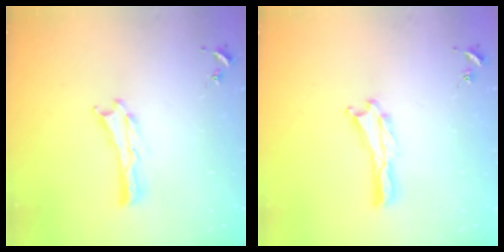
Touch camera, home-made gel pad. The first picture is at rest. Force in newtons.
{"total": 0.0}